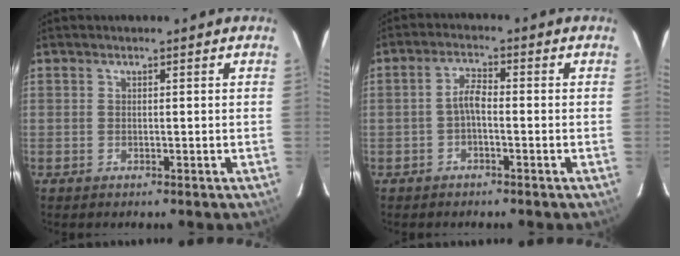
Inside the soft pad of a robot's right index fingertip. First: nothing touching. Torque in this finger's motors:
{"motor_torque": [0.60, 0.14, 0.24, 0.07]}